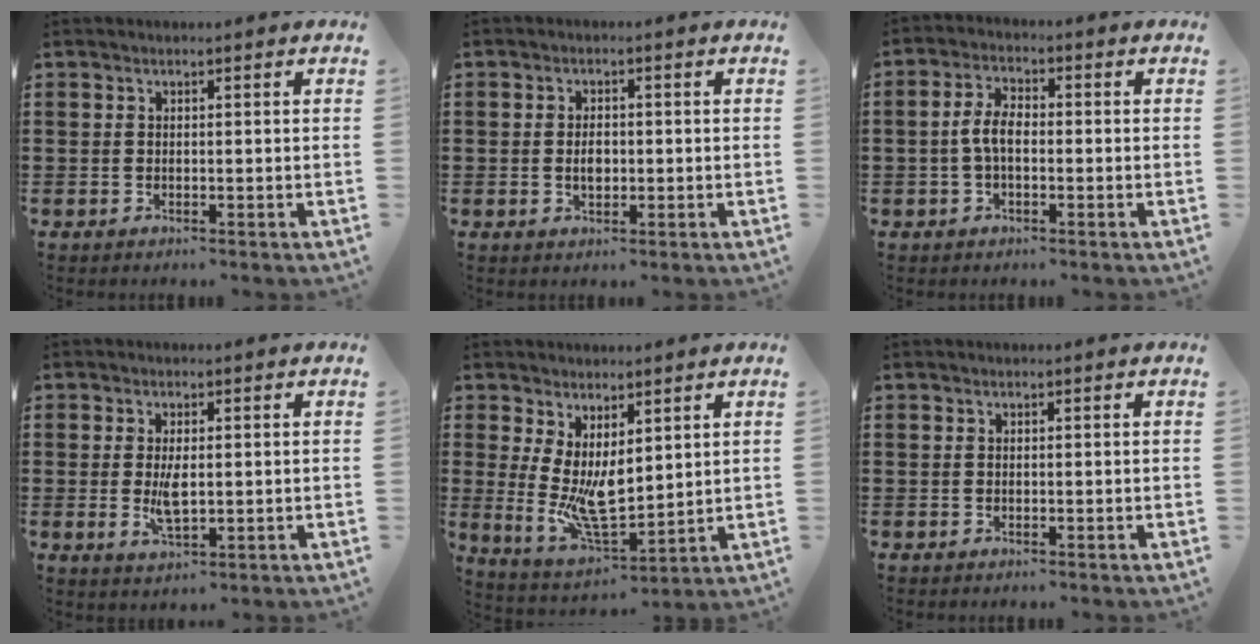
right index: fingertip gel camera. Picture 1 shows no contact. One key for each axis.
{"total": 2.7, "fx": -0.3, "fy": 1.3, "fz": 2.3, "tx": -0.038, "ty": -0.003, "tz": -0.006}
{"total": 4.2, "fx": -0.6, "fy": 1.6, "fz": 3.9, "tx": -0.087, "ty": 0.000, "tz": -0.016}
{"total": 4.2, "fx": 0.0, "fy": 1.5, "fz": 3.9, "tx": -0.082, "ty": -0.003, "tz": -0.002}
{"total": 7.7, "fx": 1.4, "fy": 3.3, "fz": 6.8, "tx": -0.131, "ty": -0.033, "tz": 0.029}
{"total": 0.0}